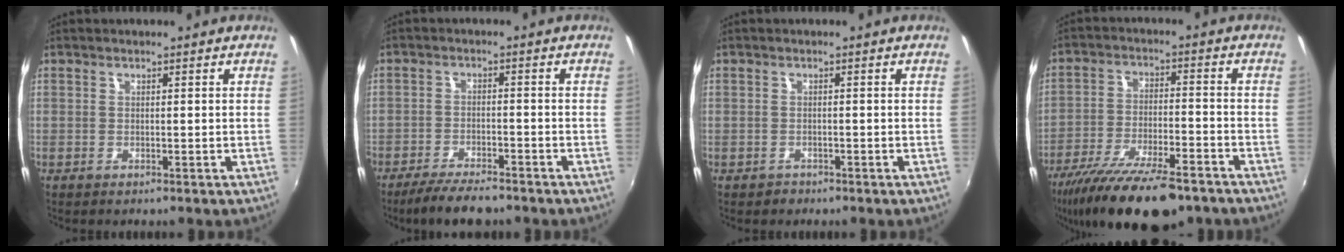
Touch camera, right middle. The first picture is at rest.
{"total": 7.8, "force": [-6.6, 1.6, 3.8], "torque": [-0.092, -0.016, -0.112]}
{"total": 1.3, "force": [-0.8, 1.0, 0.0], "torque": [-0.002, 0.001, -0.012]}
{"total": 19.0, "force": [-14.5, 5.3, 11.1], "torque": [-0.218, -0.042, -0.233]}